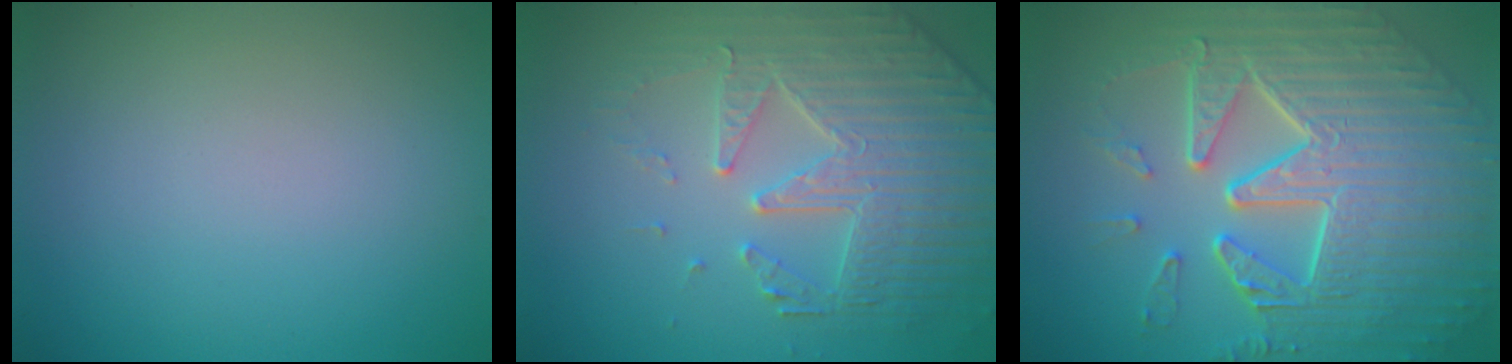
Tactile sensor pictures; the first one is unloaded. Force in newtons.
{"total": 5.1, "press": 4.8, "slide": 1.8}
{"total": 10.3, "press": 7.0, "slide": 7.5}